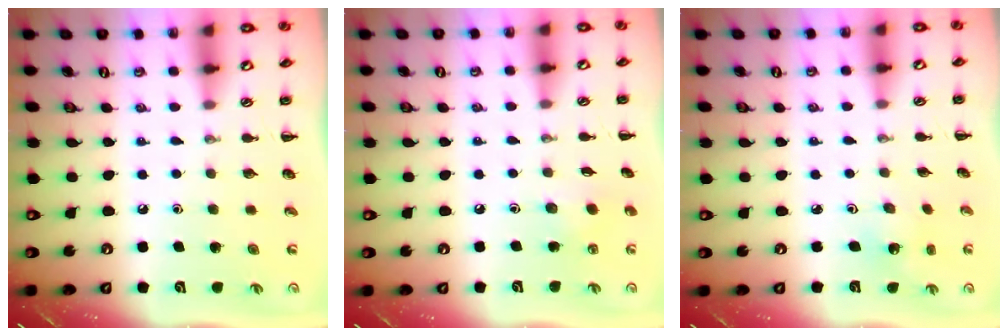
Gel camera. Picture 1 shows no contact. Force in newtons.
{"total": 2.9, "press": 2.8, "slide": 1.0}
{"total": 2.3, "press": 2.2, "slide": 0.8}